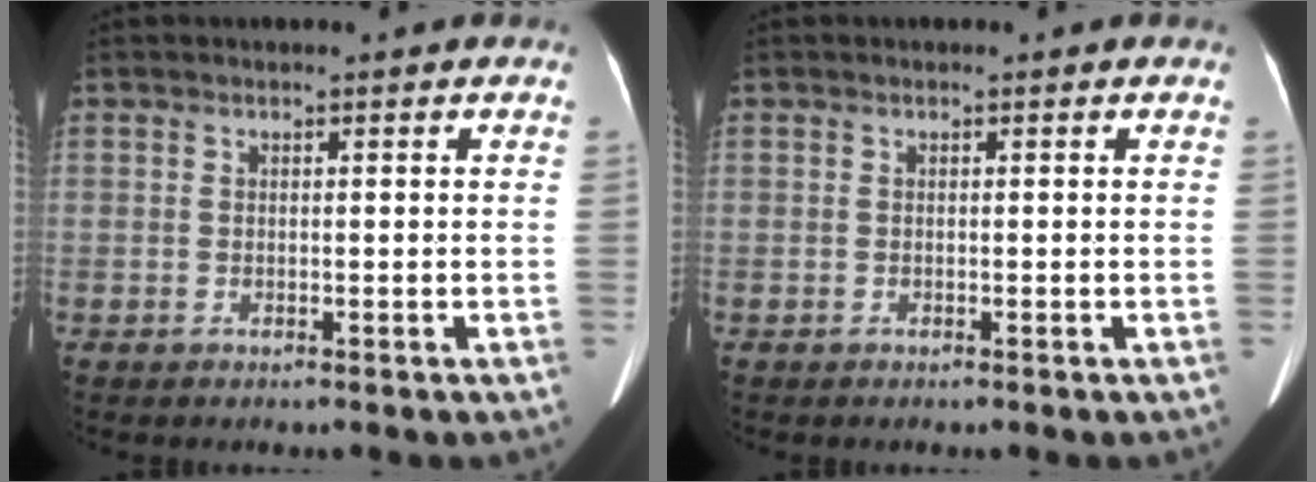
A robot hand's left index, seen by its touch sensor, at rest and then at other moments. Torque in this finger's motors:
{"motor_torque": [0.03, 0.06, 0.00, 0.01]}